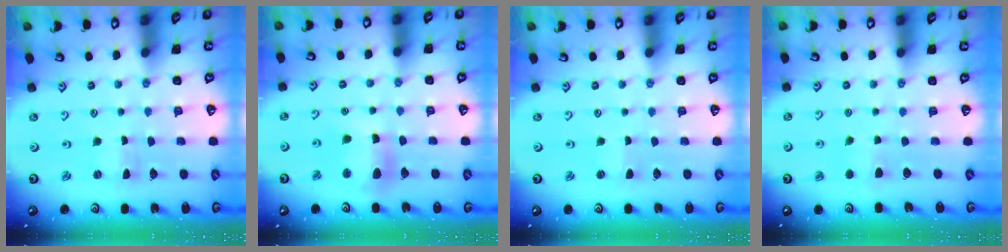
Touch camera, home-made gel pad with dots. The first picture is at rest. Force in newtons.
{"total": 11.1, "press": 11.1, "slide": 1.3}
{"total": 1.8, "press": 1.8, "slide": 0.3}
{"total": 3.9, "press": 3.9, "slide": 0.5}